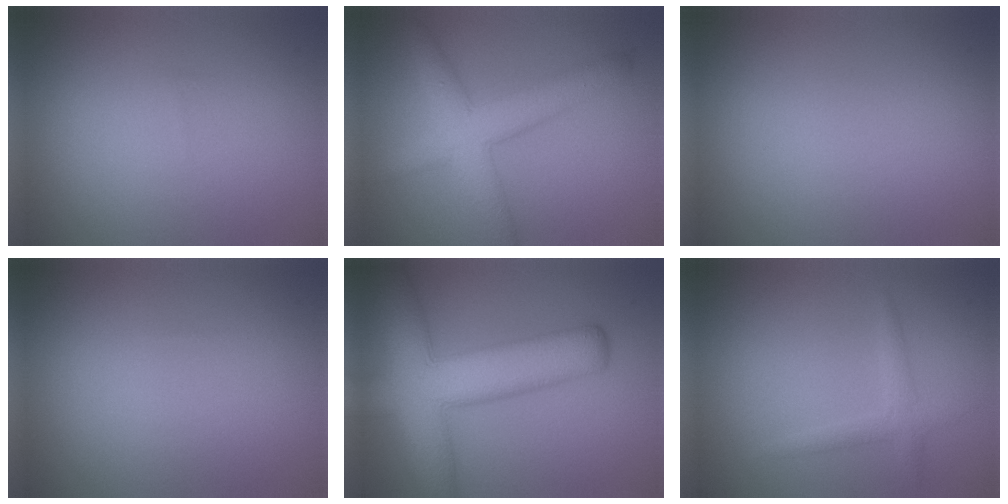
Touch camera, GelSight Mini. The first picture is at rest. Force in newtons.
{"total": 4.9, "press": 4.9, "slide": 0.1}
{"total": 0.0}
{"total": 0.0}
{"total": 9.9, "press": 9.9, "slide": 0.4}
{"total": 1.6, "press": 1.6, "slide": 0.0}